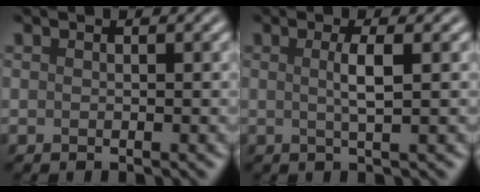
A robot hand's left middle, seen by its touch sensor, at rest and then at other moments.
{"total": 2.3, "force": [0.2, 0.5, 2.2], "torque": [-0.040, 0.003, 0.000]}